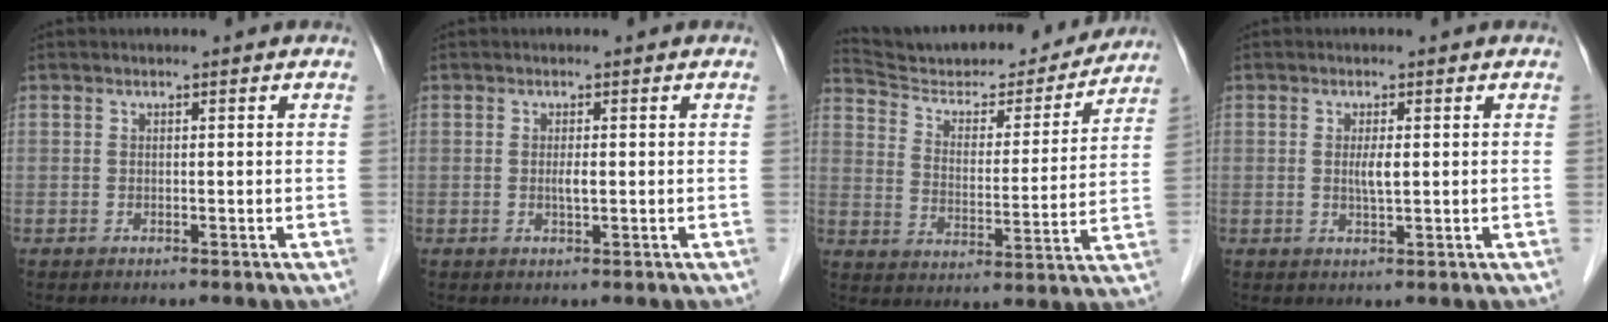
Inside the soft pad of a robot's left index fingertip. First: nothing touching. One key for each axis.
{"total": 0.8, "fx": 0.1, "fy": 0.0, "fz": 0.8, "tx": -0.019, "ty": -0.002, "tz": 0.001}
{"total": 21.2, "fx": 20.1, "fy": 3.6, "fz": 5.7, "tx": -0.087, "ty": -0.017, "tz": 0.290}
{"total": 2.1, "fx": 0.2, "fy": 0.2, "fz": 2.1, "tx": -0.041, "ty": -0.003, "tz": 0.004}